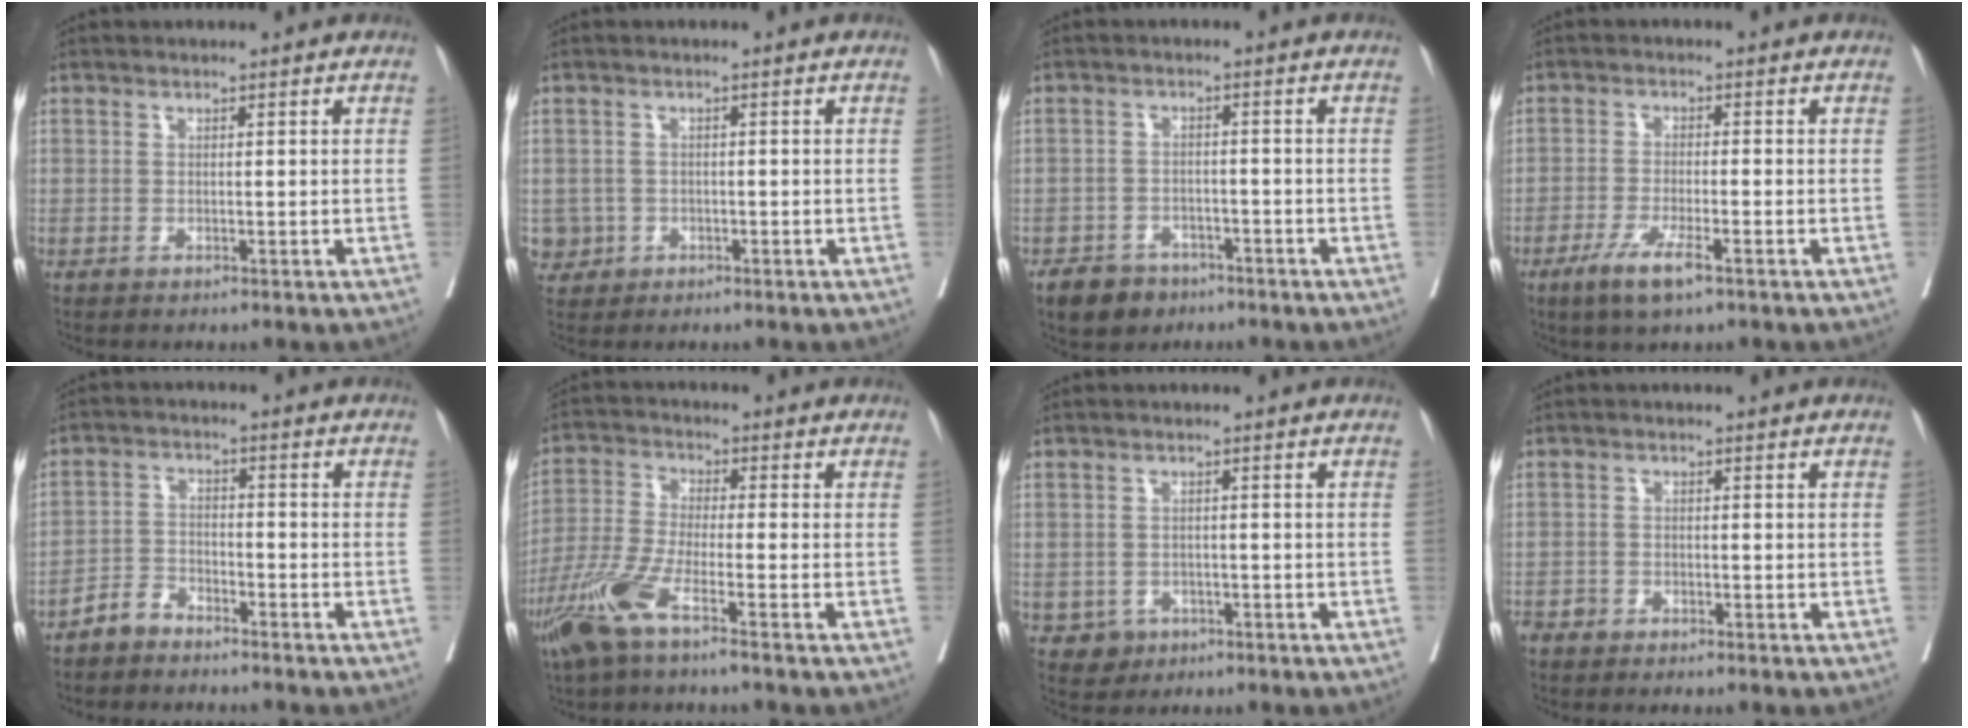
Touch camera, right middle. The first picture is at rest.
{"total": 2.7, "force": [-0.8, 2.6, 0.1], "torque": [0.006, 0.010, -0.010]}
{"total": 5.1, "force": [-3.6, 3.3, 1.4], "torque": [-0.024, 0.005, -0.058]}
{"total": 5.5, "force": [-3.3, 0.7, 4.4], "torque": [-0.086, -0.010, -0.058]}
{"total": 3.5, "force": [-3.2, 1.3, 0.3], "torque": [-0.004, 0.001, -0.064]}
{"total": 8.2, "force": [-5.1, 0.4, 6.4], "torque": [-0.146, -0.018, -0.109]}
{"total": 2.7, "force": [-1.3, 2.4, 0.3], "torque": [0.002, 0.010, -0.014]}
{"total": 1.9, "force": [-1.7, 0.7, 0.2], "torque": [-0.001, -0.001, -0.031]}